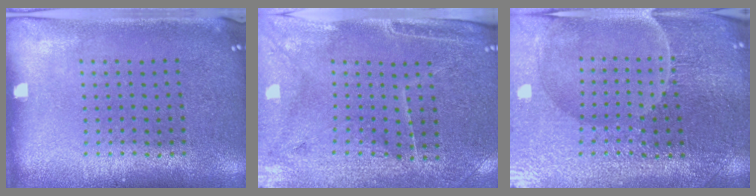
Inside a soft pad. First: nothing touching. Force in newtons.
{"total": 3.3, "press": 3.1, "slide": 1.0}
{"total": 3.8, "press": 3.7, "slide": 0.4}